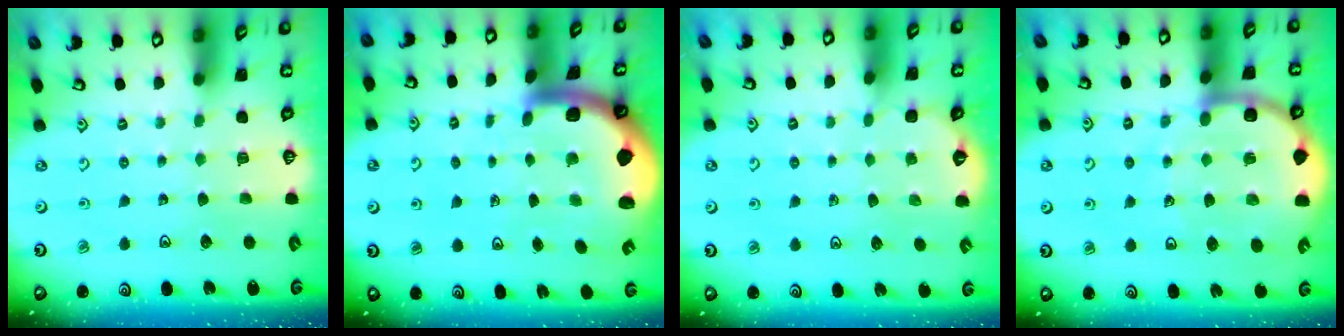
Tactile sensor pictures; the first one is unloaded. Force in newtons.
{"total": 6.0, "press": 5.9, "slide": 0.8}
{"total": 1.6, "press": 1.5, "slide": 0.5}
{"total": 11.4, "press": 10.9, "slide": 3.2}